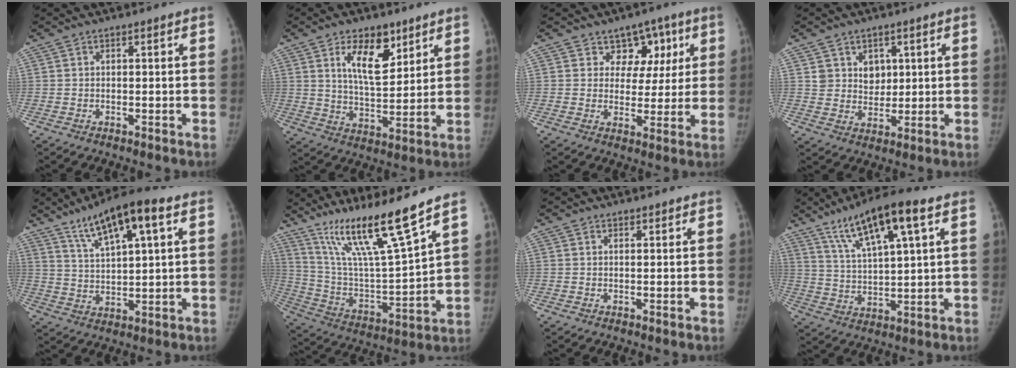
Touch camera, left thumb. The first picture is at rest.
{"total": 11.2, "force": [5.8, 5.6, 7.7], "torque": [-0.099, -0.040, 0.104]}
{"total": 8.0, "force": [4.0, 6.4, 2.6], "torque": [0.016, -0.010, 0.055]}
{"total": 5.7, "force": [2.2, 4.7, 2.3], "torque": [-0.005, -0.014, 0.041]}
{"total": 13.0, "force": [6.8, 3.0, 10.7], "torque": [-0.179, -0.012, 0.121]}
{"total": 18.9, "force": [13.3, 0.6, 13.3], "torque": [-0.218, -0.071, 0.248]}
{"total": 0.7, "force": [0.6, 0.3, 0.1], "torque": [0.000, -0.005, 0.010]}
{"total": 13.9, "force": [7.6, 2.8, 11.3], "torque": [-0.195, -0.017, 0.141]}